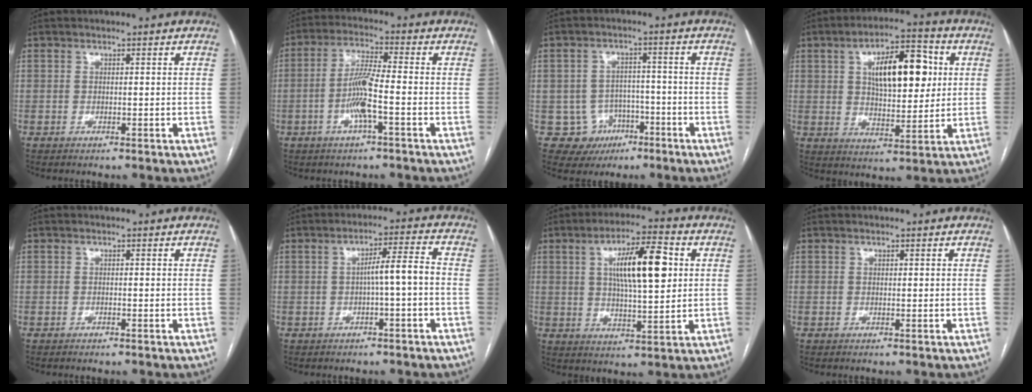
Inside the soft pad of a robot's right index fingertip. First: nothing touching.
{"total": 7.1, "force": [-2.1, 0.4, 6.7], "torque": [-0.138, 0.004, -0.043]}
{"total": 7.0, "force": [-2.8, 6.4, 0.5], "torque": [-0.001, 0.013, -0.034]}
{"total": 13.1, "force": [3.4, 5.3, 11.5], "torque": [-0.184, 0.021, 0.056]}
{"total": 0.0}
{"total": 4.9, "force": [-0.9, -0.1, 4.8], "torque": [-0.075, 0.016, -0.011]}
{"total": 11.9, "force": [2.9, 2.6, 11.3], "torque": [-0.195, 0.013, 0.047]}
{"total": 0.0}